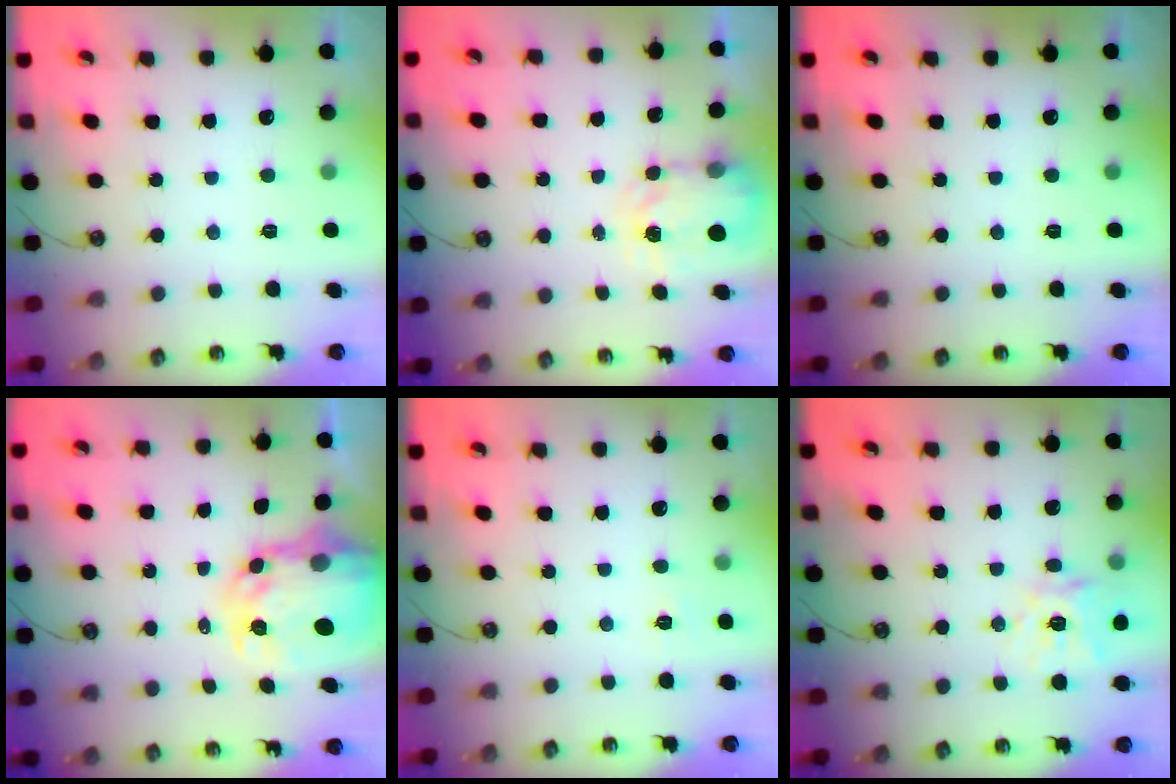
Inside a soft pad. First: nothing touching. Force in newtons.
{"total": 4.9, "press": 4.9, "slide": 0.1}
{"total": 0.0}
{"total": 9.1, "press": 9.0, "slide": 0.8}
{"total": 2.7, "press": 2.7, "slide": 0.4}
{"total": 14.7, "press": 14.6, "slide": 1.7}